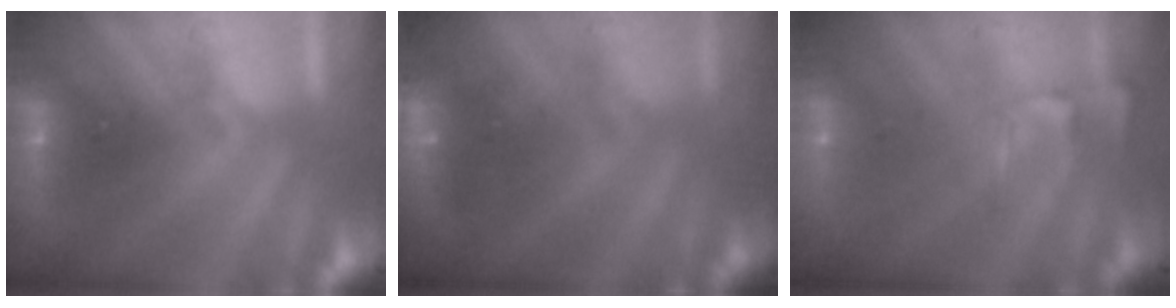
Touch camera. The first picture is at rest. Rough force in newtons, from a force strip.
{"total": 5.4}
{"total": 2.4}